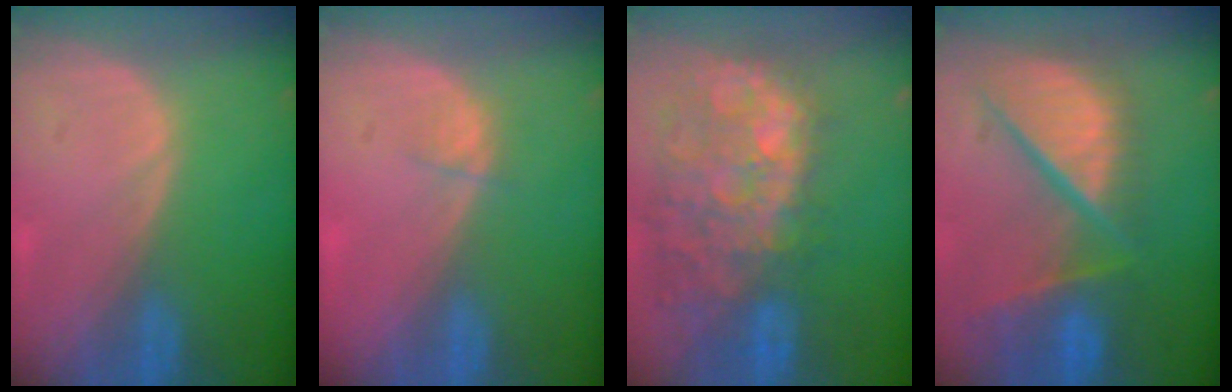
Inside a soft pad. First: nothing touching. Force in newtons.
{"total": 1.1, "press": 1.0, "slide": 0.4}
{"total": 13.2, "press": 11.6, "slide": 6.2}
{"total": 12.1, "press": 9.9, "slide": 7.0}